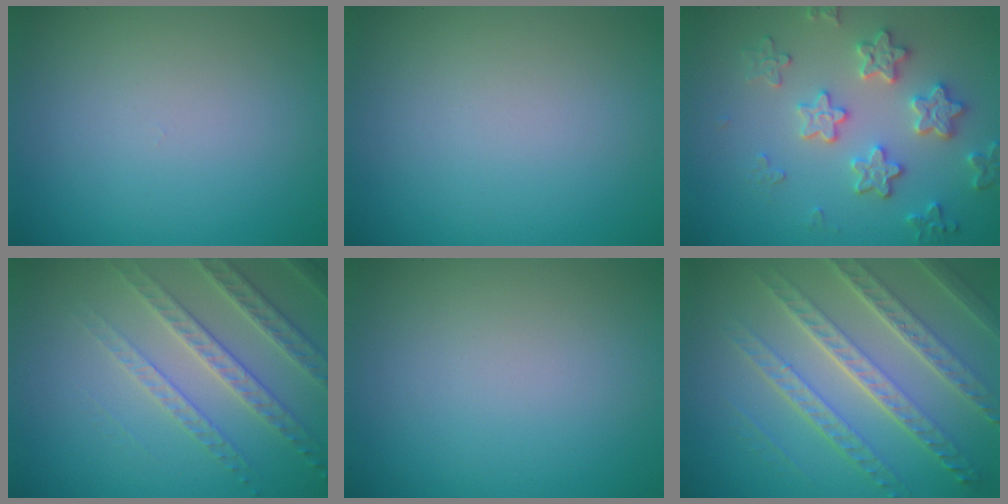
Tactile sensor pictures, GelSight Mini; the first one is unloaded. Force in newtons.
{"total": 0.0}
{"total": 3.8, "press": 3.8, "slide": 0.7}
{"total": 4.4, "press": 3.7, "slide": 2.4}
{"total": 0.0}
{"total": 7.6, "press": 5.4, "slide": 5.3}